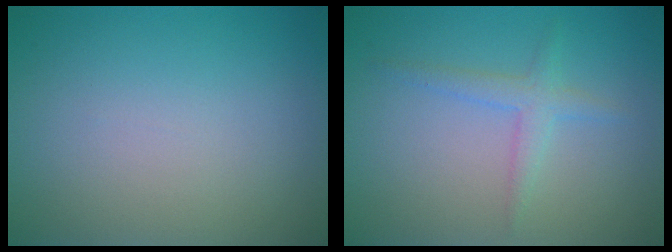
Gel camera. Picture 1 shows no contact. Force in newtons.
{"total": 2.0, "press": 2.0, "slide": 0.0}